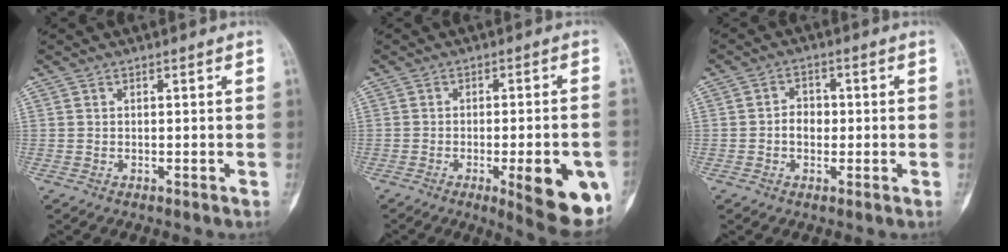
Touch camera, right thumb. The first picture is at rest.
{"total": 14.2, "force": [-4.9, 3.7, 12.8], "torque": [-0.131, 0.002, -0.052]}
{"total": 3.6, "force": [-0.5, 2.9, 2.1], "torque": [-0.013, 0.012, -0.015]}